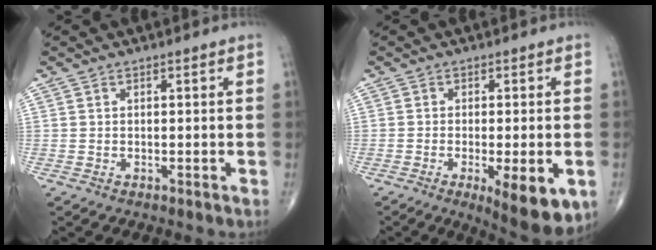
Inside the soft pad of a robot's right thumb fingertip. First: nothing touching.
{"total": 10.8, "force": [-3.8, 3.2, 9.5], "torque": [-0.123, -0.014, -0.048]}